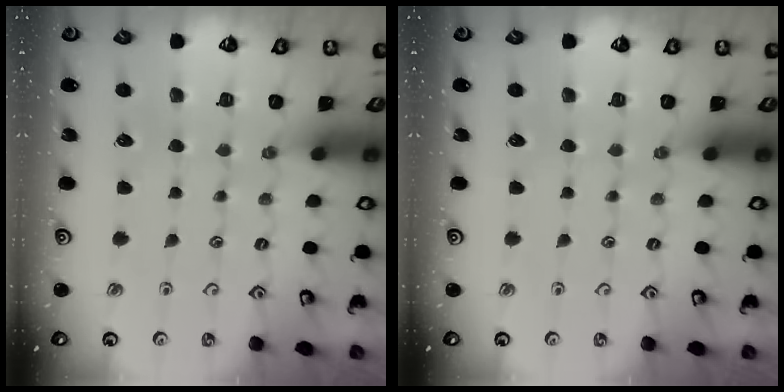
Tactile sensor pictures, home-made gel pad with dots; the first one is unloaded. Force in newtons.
{"total": 0.0}